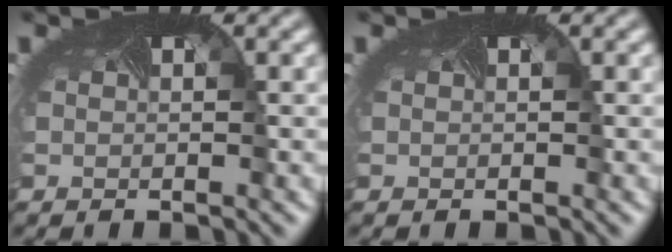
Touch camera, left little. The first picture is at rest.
{"total": 0.0}